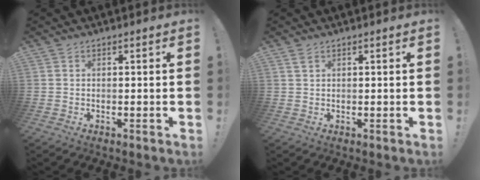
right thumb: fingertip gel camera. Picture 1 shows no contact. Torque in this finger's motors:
{"motor_torque": [-0.13, 0.03, -0.11, 0.22, 0.05]}